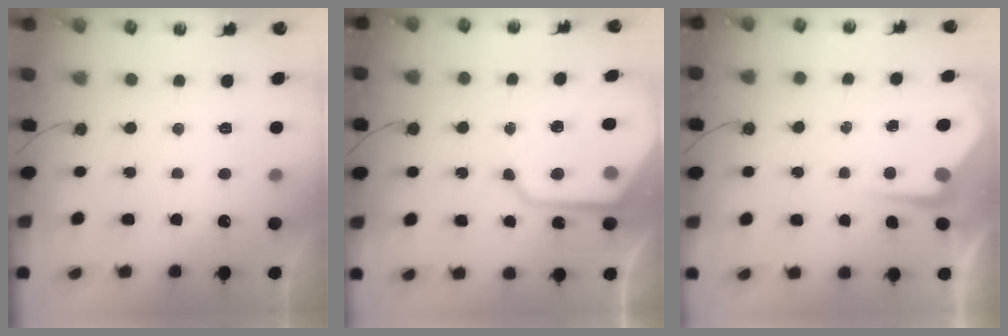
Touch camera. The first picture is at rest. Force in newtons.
{"total": 12.8, "press": 12.8, "slide": 0.4}
{"total": 4.7, "press": 4.7, "slide": 0.4}